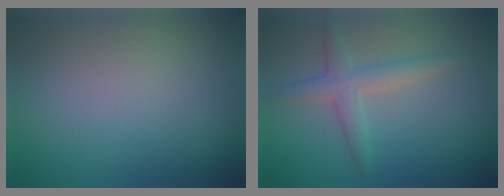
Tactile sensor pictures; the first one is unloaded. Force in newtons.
{"total": 2.8, "press": 2.8, "slide": 0.0}